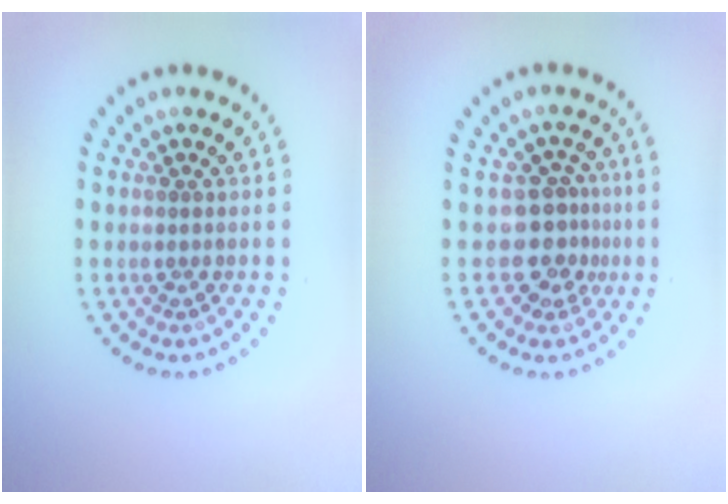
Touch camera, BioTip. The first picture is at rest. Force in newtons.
{"total": 3.2, "press": 2.8, "slide": 1.7}